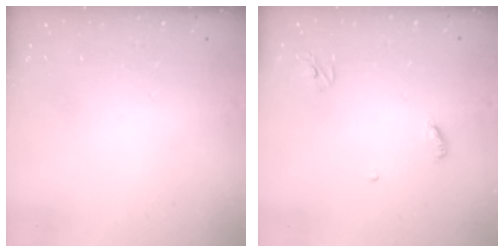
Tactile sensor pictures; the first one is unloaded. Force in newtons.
{"total": 3.9, "press": 3.9, "slide": 0.3}